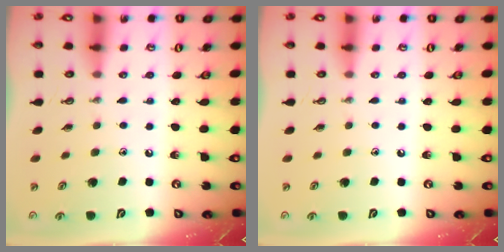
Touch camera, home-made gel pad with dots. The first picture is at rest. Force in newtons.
{"total": 0.0}